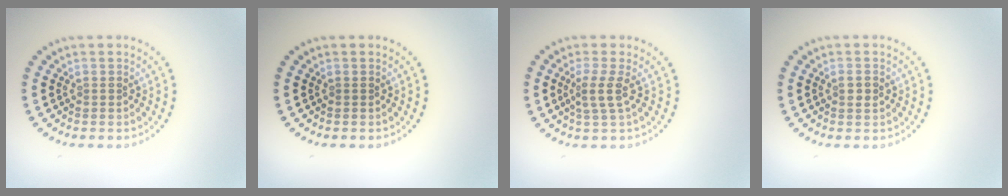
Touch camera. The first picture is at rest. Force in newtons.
{"total": 0.0}
{"total": 2.1, "press": 1.6, "slide": 1.4}
{"total": 1.1, "press": 1.0, "slide": 0.2}